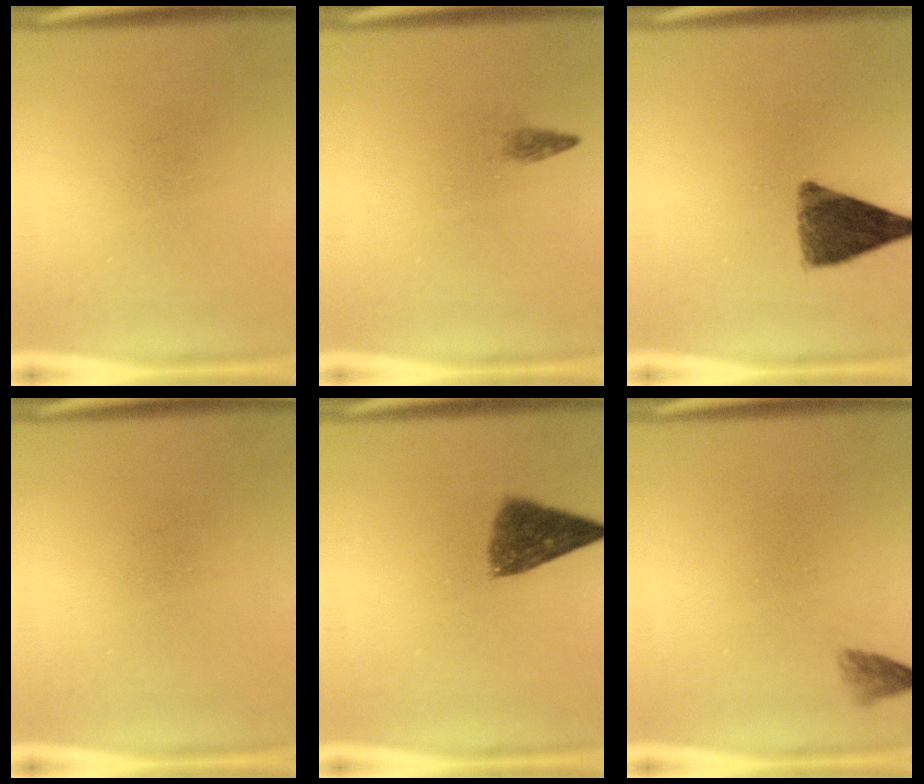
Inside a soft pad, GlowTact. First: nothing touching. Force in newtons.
{"total": 1.0}
{"total": 9.3}
{"total": 0.0}
{"total": 7.2}
{"total": 1.5}